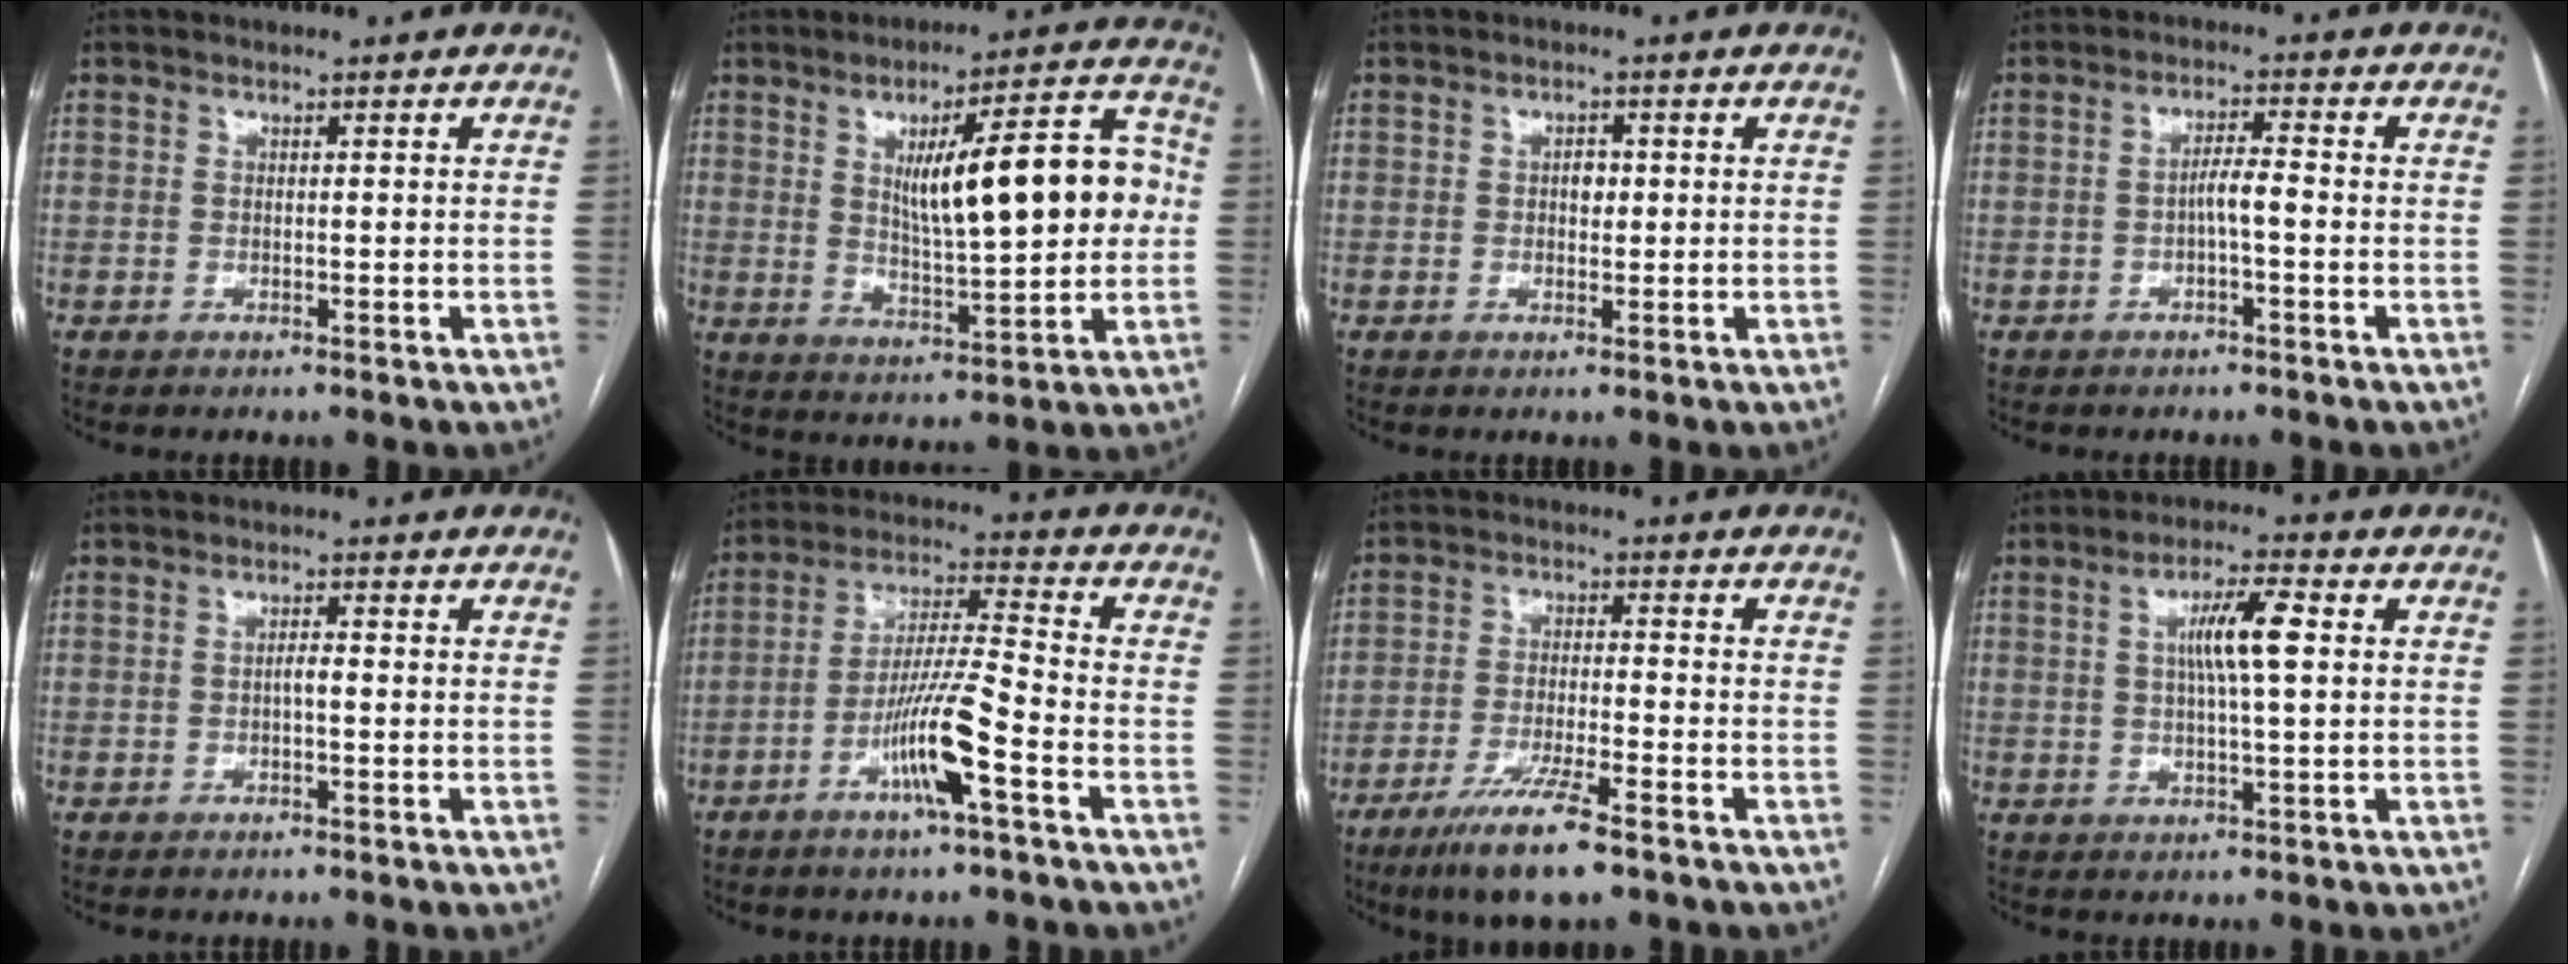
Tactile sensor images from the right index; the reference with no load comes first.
{"total": 15.7, "force": [2.2, 3.4, 15.1], "torque": [-0.217, 0.025, 0.039]}
{"total": 1.7, "force": [0.2, 1.1, 1.3], "torque": [-0.016, 0.002, 0.003]}
{"total": 3.0, "force": [-0.8, 0.3, 2.9], "torque": [-0.046, 0.005, -0.013]}
{"total": 1.2, "force": [-0.3, 0.2, 1.2], "torque": [-0.019, 0.003, -0.005]}
{"total": 10.3, "force": [-4.8, -0.1, 9.1], "torque": [-0.178, 0.001, -0.091]}
{"total": 11.0, "force": [-7.4, 1.6, 8.0], "torque": [-0.148, -0.024, -0.128]}
{"total": 6.8, "force": [1.3, 0.5, 6.6], "torque": [-0.119, 0.007, 0.023]}